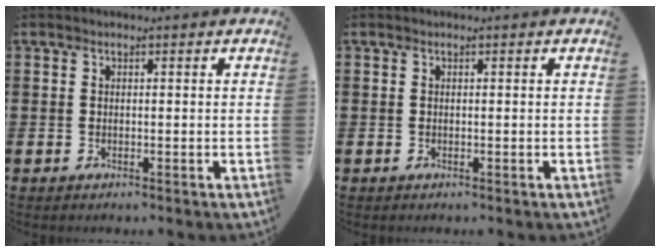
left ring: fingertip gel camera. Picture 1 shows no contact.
{"total": 0.0}